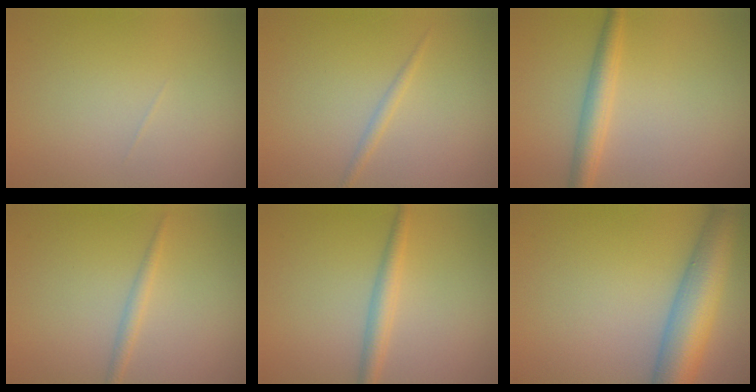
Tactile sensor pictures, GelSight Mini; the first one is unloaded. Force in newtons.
{"total": 0.9, "press": 0.9, "slide": 0.1}
{"total": 2.7, "press": 2.7, "slide": 0.0}
{"total": 1.1, "press": 1.1, "slide": 0.0}
{"total": 2.2, "press": 2.2, "slide": 0.1}
{"total": 7.5, "press": 7.5, "slide": 0.4}